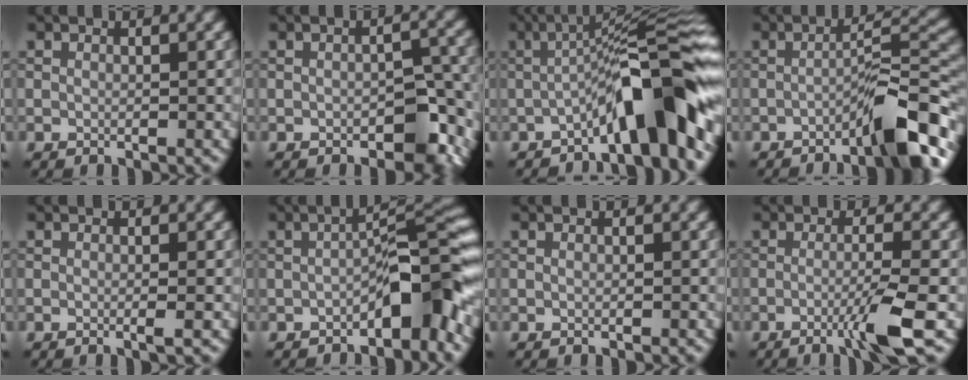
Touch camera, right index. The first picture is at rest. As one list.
[{"total": 4.6, "force": [-1.8, 2.5, 3.4], "torque": [-0.034, -0.001, -0.021]}, {"total": 9.3, "force": [-3.6, 1.5, 8.4], "torque": [-0.106, 0.025, -0.066]}, {"total": 7.1, "force": [-4.3, 1.0, 5.6], "torque": [-0.077, 0.022, -0.071]}, {"total": 1.2, "force": [-0.2, 0.3, 1.1], "torque": [-0.015, -0.004, -0.007]}, {"total": 6.0, "force": [-2.6, 1.6, 5.2], "torque": [-0.062, 0.023, -0.046]}, {"total": 0.0}, {"total": 3.8, "force": [-1.5, 0.2, 3.5], "torque": [-0.056, 0.003, -0.038]}]